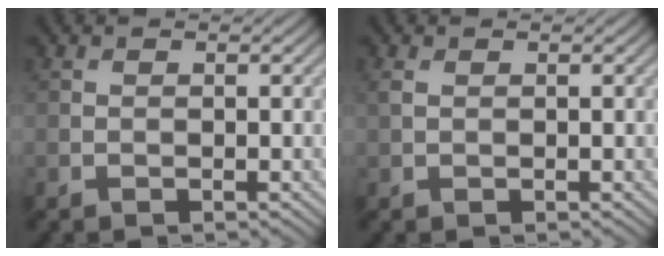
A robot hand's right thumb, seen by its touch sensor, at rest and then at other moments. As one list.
[{"total": 1.1, "force": [0.4, 0.7, 0.8], "torque": [-0.026, 0.003, 0.008]}]